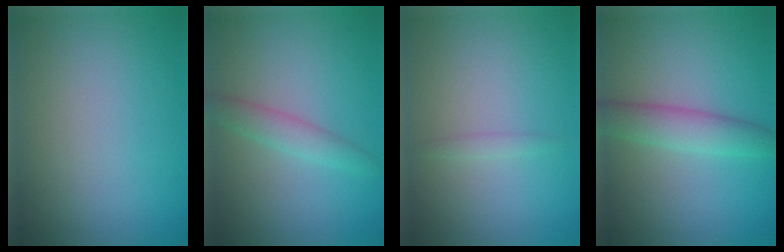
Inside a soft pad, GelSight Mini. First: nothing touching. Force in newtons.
{"total": 2.1, "press": 2.1, "slide": 0.1}
{"total": 0.7, "press": 0.7, "slide": 0.1}
{"total": 3.3, "press": 3.3, "slide": 0.1}